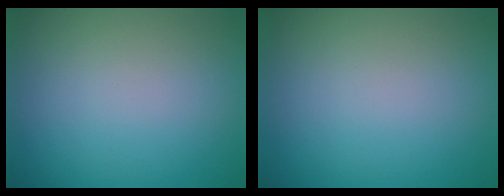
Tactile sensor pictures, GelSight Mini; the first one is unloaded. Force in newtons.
{"total": 0.0}